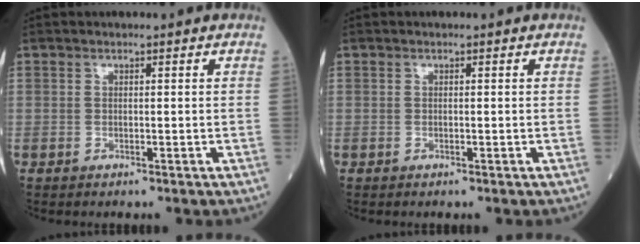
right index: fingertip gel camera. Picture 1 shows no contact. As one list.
[{"total": 0.0}]